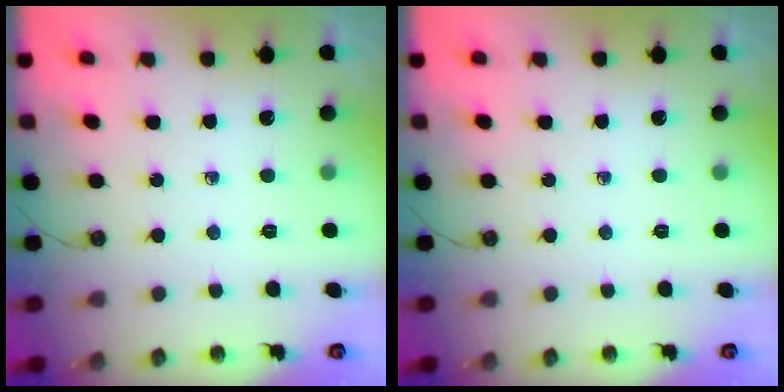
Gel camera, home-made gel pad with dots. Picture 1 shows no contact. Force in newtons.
{"total": 0.0}